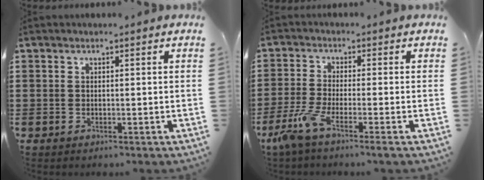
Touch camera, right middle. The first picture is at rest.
{"total": 5.2, "force": [-3.3, 0.6, 4.0], "torque": [-0.101, -0.021, -0.066]}